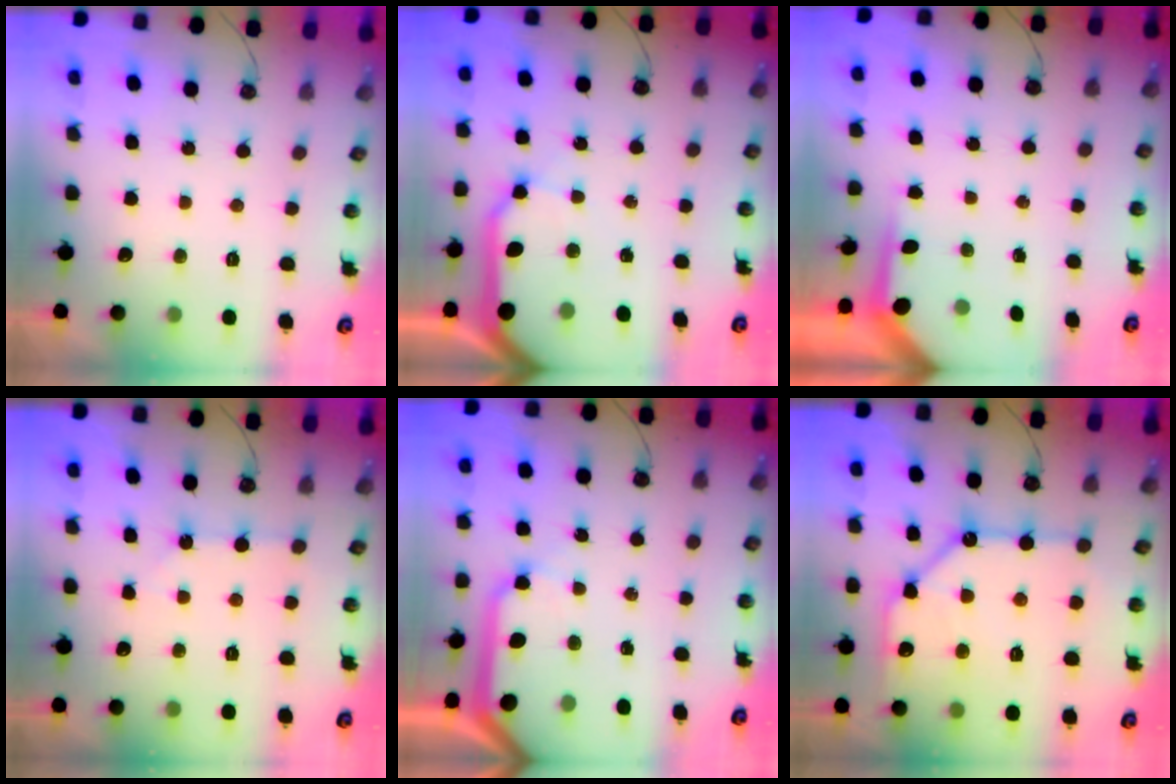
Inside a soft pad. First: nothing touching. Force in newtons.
{"total": 14.1, "press": 14.0, "slide": 1.8}
{"total": 3.9, "press": 3.9, "slide": 0.4}
{"total": 3.5, "press": 3.4, "slide": 0.7}
{"total": 11.4, "press": 11.3, "slide": 1.6}
{"total": 15.1, "press": 15.0, "slide": 1.7}